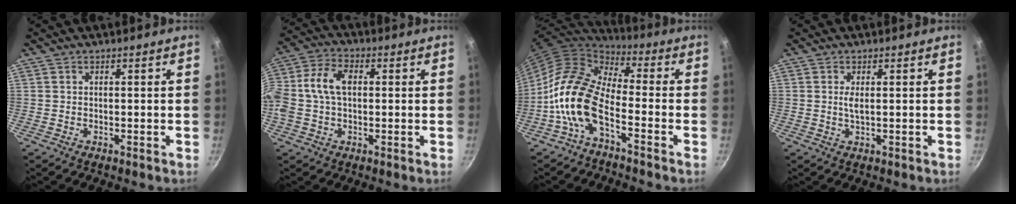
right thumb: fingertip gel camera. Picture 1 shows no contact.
{"total": 10.6, "force": [0.8, 6.7, 8.2], "torque": [-0.162, 0.028, 0.000]}
{"total": 14.4, "force": [-5.3, 7.0, 11.4], "torque": [-0.207, 0.050, -0.123]}
{"total": 1.9, "force": [0.4, 0.5, 1.8], "torque": [-0.039, -0.003, 0.009]}